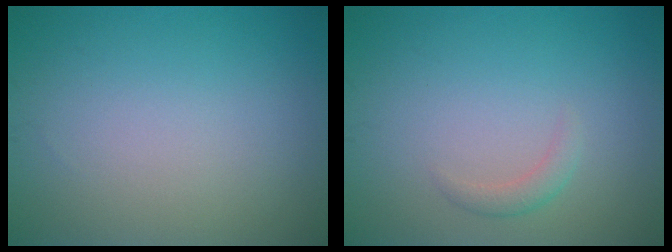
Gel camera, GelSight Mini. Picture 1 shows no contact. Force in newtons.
{"total": 1.2, "press": 1.2, "slide": 0.1}